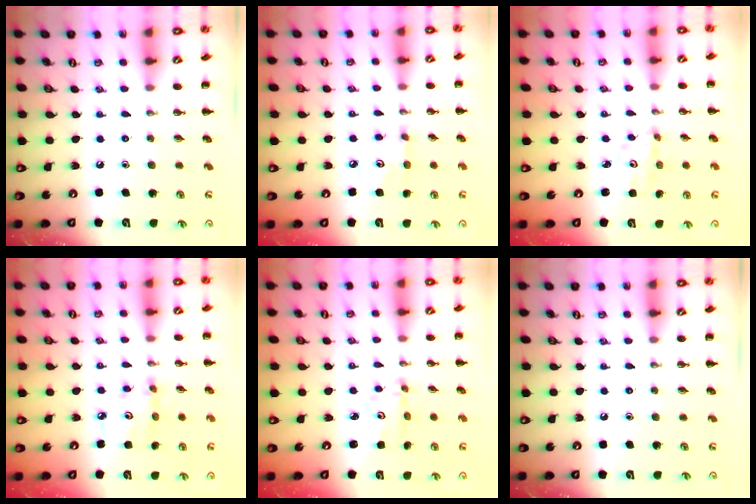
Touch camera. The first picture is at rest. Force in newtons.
{"total": 3.4, "press": 3.3, "slide": 1.0}
{"total": 2.9, "press": 2.8, "slide": 0.7}
{"total": 4.1, "press": 4.1, "slide": 0.6}
{"total": 2.7, "press": 2.7, "slide": 0.3}
{"total": 0.0}